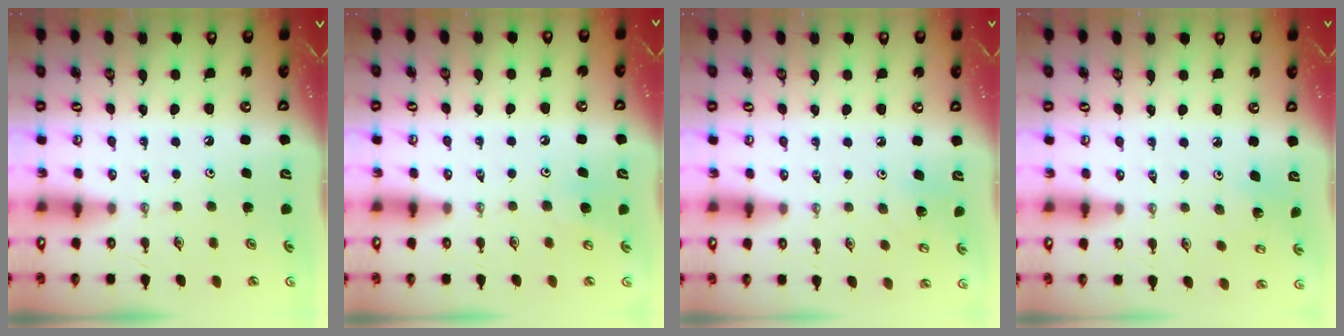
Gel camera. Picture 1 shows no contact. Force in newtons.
{"total": 5.8, "press": 5.7, "slide": 0.6}
{"total": 5.0, "press": 5.0, "slide": 0.3}
{"total": 3.2, "press": 3.2, "slide": 0.2}